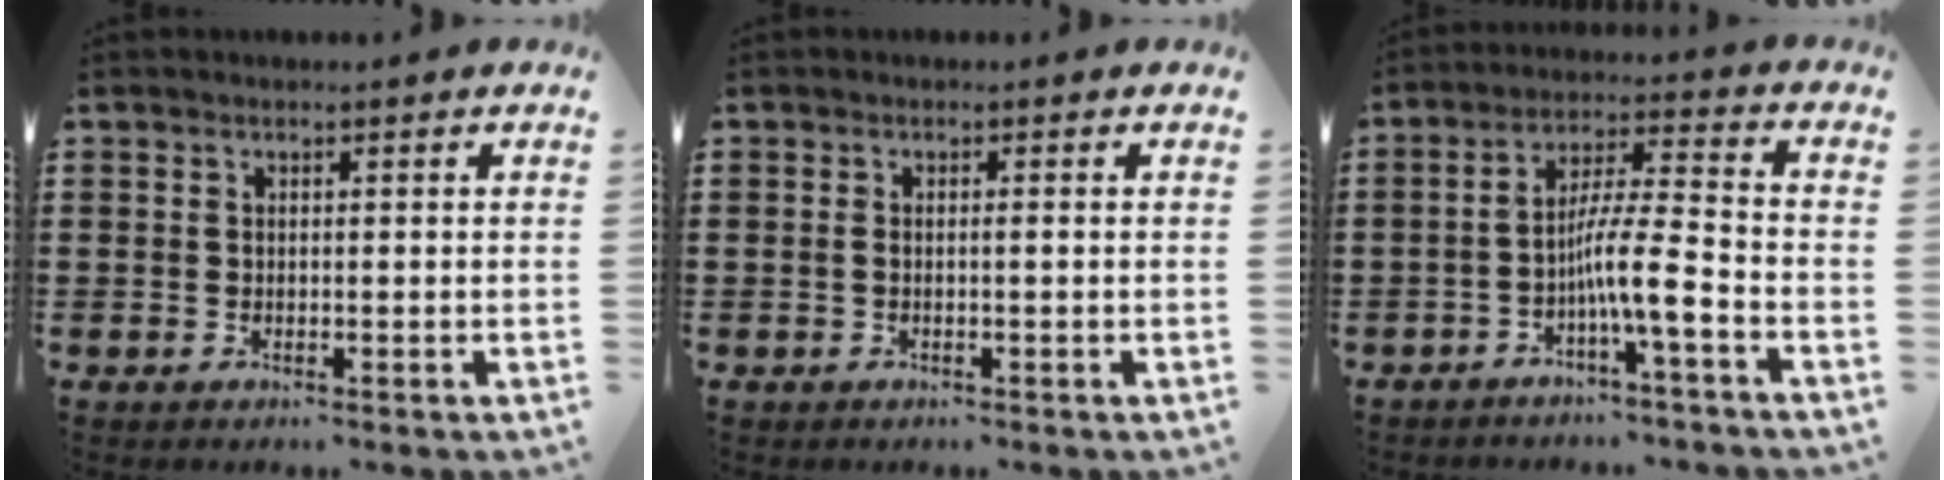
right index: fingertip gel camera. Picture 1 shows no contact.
{"total": 0.8, "force": [-0.2, 0.1, 0.8], "torque": [-0.016, -0.001, -0.004]}
{"total": 8.3, "force": [-3.6, 0.6, 7.4], "torque": [-0.139, -0.001, -0.069]}